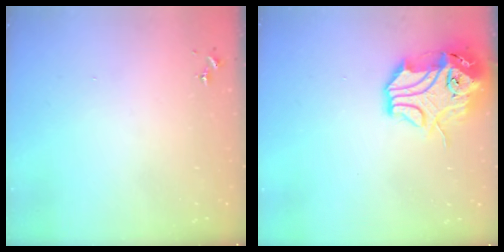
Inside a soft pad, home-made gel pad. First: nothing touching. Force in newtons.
{"total": 16.1, "press": 15.9, "slide": 2.3}